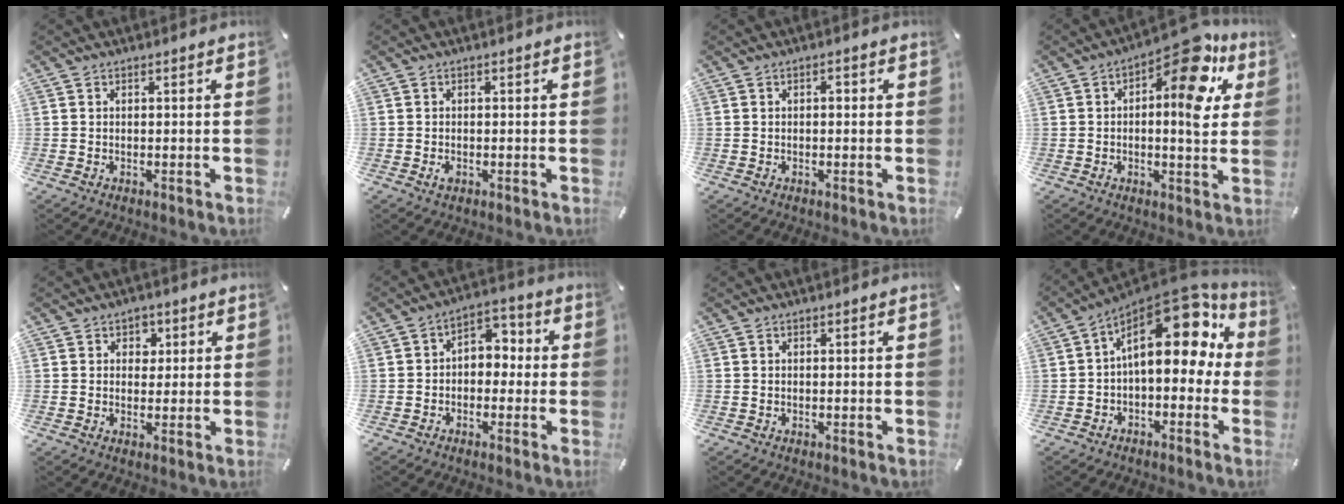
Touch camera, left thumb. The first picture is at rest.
{"total": 1.2, "force": [-0.4, 0.8, 0.8], "torque": [-0.015, 0.001, -0.008]}
{"total": 1.0, "force": [-0.1, 0.6, 0.8], "torque": [-0.008, 0.002, -0.005]}
{"total": 13.9, "force": [6.6, 5.3, 11.1], "torque": [-0.134, -0.060, 0.102]}
{"total": 3.1, "force": [1.0, 2.8, 0.8], "torque": [0.000, -0.003, 0.011]}
{"total": 4.8, "force": [-1.3, 3.8, 2.6], "torque": [-0.039, 0.010, -0.030]}
{"total": 0.0}
{"total": 18.3, "force": [6.9, 9.8, 13.9], "torque": [-0.207, -0.057, 0.113]}